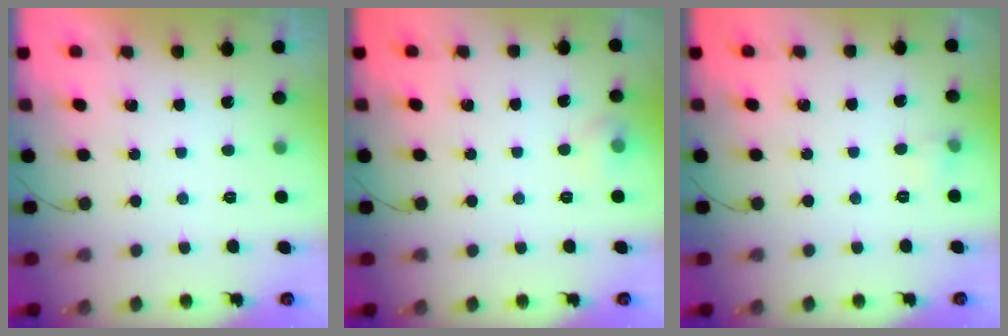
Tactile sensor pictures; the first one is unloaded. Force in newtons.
{"total": 5.3, "press": 5.0, "slide": 1.8}
{"total": 3.6, "press": 3.5, "slide": 1.1}